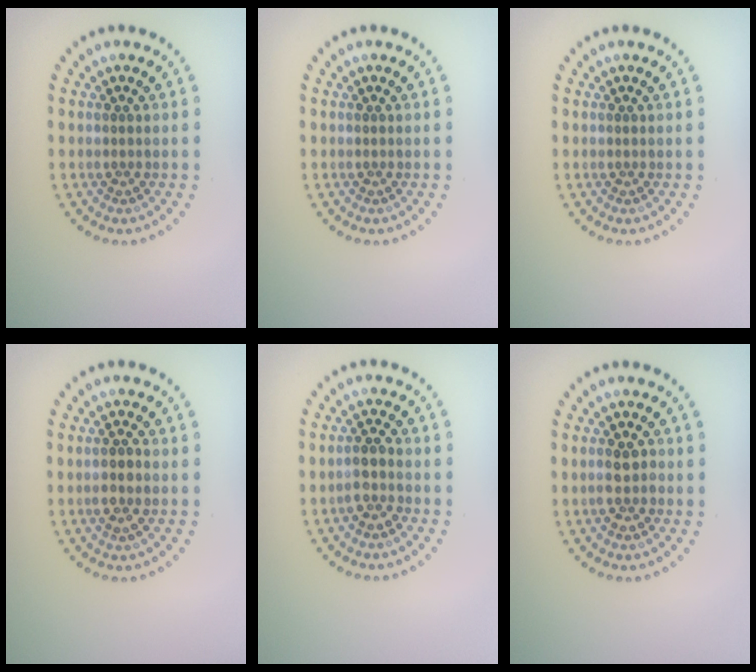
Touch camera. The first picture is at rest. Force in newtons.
{"total": 0.0}
{"total": 0.0}
{"total": 1.4, "press": 1.4, "slide": 0.4}
{"total": 1.8, "press": 1.7, "slide": 0.8}
{"total": 1.9, "press": 1.8, "slide": 0.5}